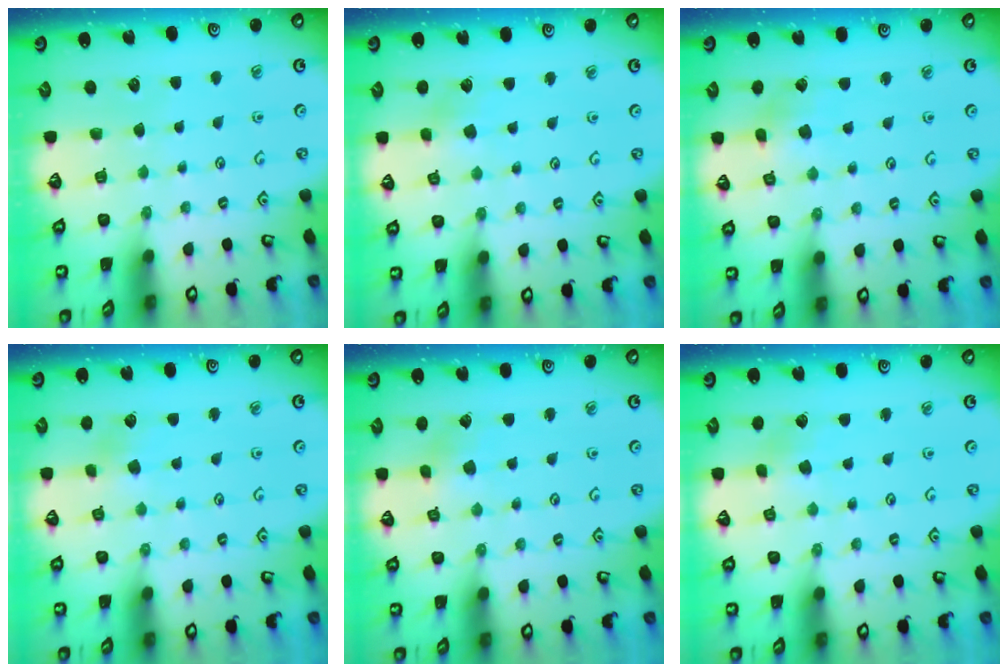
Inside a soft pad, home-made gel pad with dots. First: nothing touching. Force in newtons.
{"total": 3.1, "press": 3.1, "slide": 0.3}
{"total": 2.8, "press": 2.8, "slide": 0.1}
{"total": 2.4, "press": 2.3, "slide": 0.4}
{"total": 1.8, "press": 1.8, "slide": 0.1}
{"total": 1.7, "press": 1.7, "slide": 0.3}